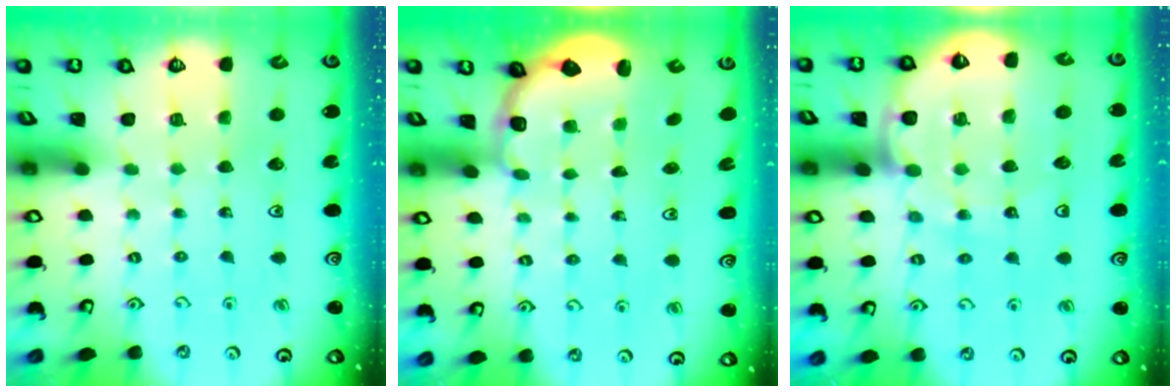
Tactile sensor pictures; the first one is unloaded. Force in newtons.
{"total": 2.8, "press": 2.1, "slide": 1.9}
{"total": 10.6, "press": 10.5, "slide": 1.4}